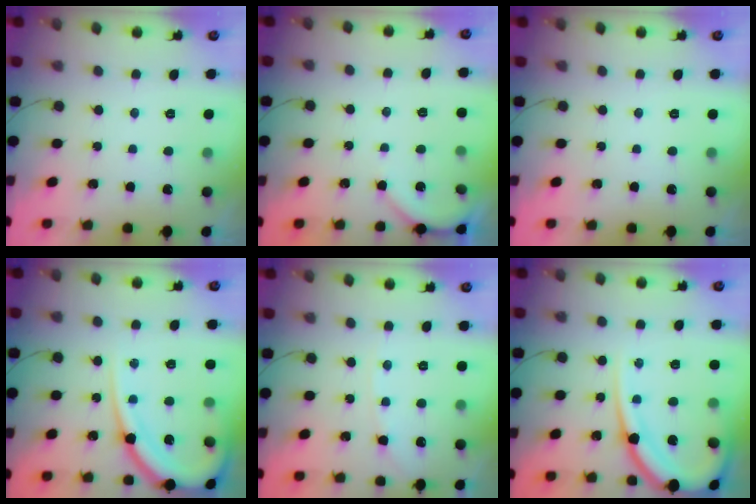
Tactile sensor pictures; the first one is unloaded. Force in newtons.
{"total": 2.3, "press": 2.2, "slide": 0.4}
{"total": 0.0}
{"total": 15.8, "press": 15.7, "slide": 1.6}
{"total": 4.6, "press": 4.5, "slide": 0.6}
{"total": 15.8, "press": 15.7, "slide": 1.6}